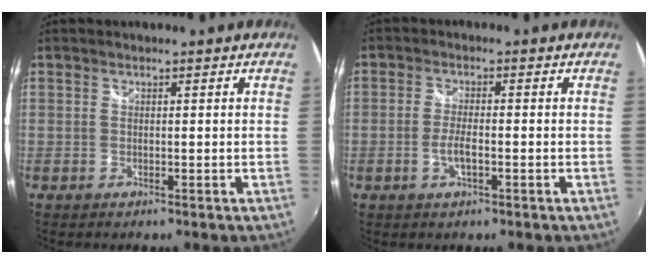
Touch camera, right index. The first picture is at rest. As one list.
[{"total": 3.3, "force": [-1.3, 0.9, 3.0], "torque": [-0.067, 0.000, -0.024]}]